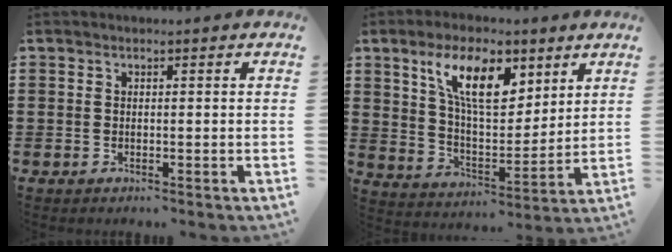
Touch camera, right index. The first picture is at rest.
{"total": 11.3, "force": [6.2, 5.0, 8.0], "torque": [-0.162, -0.001, 0.110]}